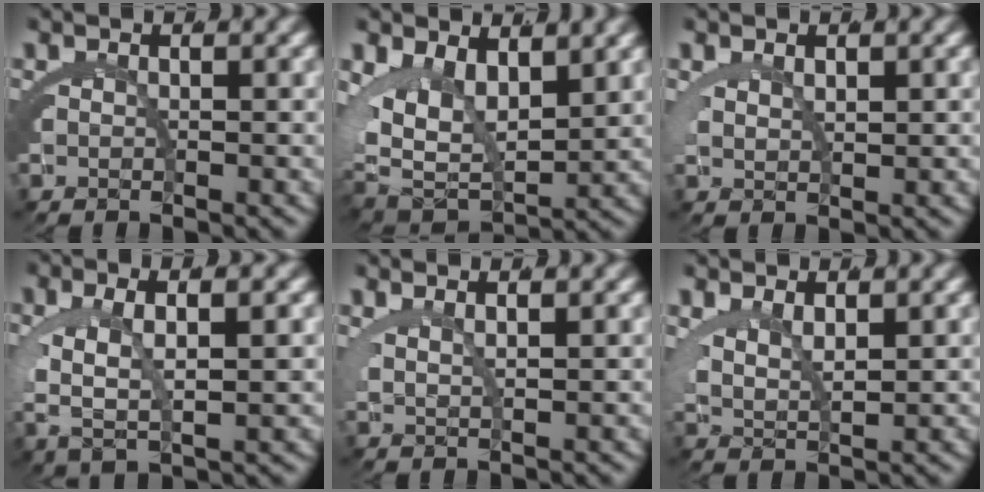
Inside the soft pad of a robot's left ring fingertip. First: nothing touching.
{"total": 9.7, "force": [-0.1, 7.3, 6.4], "torque": [-0.139, -0.041, 0.012]}
{"total": 1.3, "force": [1.0, -0.2, 0.8], "torque": [-0.021, -0.015, 0.031]}
{"total": 5.4, "force": [0.3, 2.5, 4.7], "torque": [-0.102, -0.011, 0.018]}
{"total": 2.1, "force": [1.7, 0.1, 1.3], "torque": [-0.023, -0.003, 0.035]}
{"total": 2.9, "force": [1.5, 1.3, 2.1], "torque": [-0.051, -0.018, 0.038]}